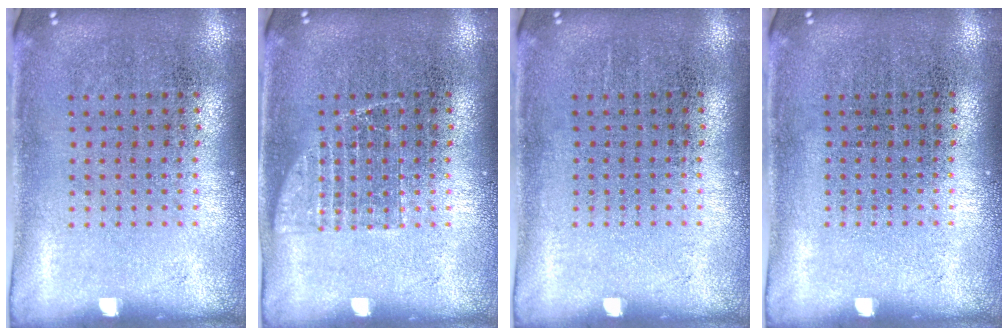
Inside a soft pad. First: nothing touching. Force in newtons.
{"total": 1.5, "press": 1.5, "slide": 0.3}
{"total": 0.0}
{"total": 0.0}